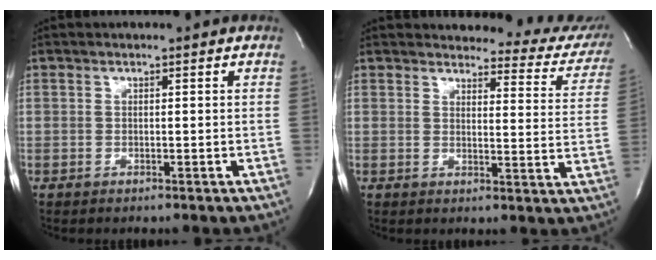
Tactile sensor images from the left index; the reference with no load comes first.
{"total": 15.1, "force": [14.4, 3.5, 3.0], "torque": [0.002, -0.078, 0.128]}